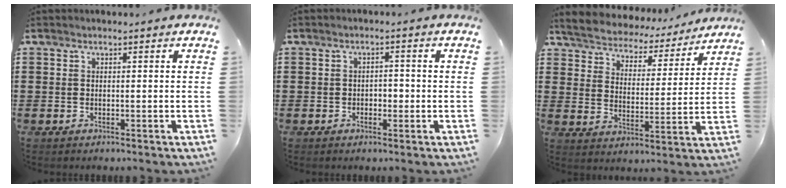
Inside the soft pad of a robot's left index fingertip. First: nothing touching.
{"total": 1.4, "force": [-0.5, 1.0, 0.9], "torque": [-0.020, 0.004, -0.014]}
{"total": 4.3, "force": [4.3, 0.6, -0.2], "torque": [-0.024, -0.033, 0.068]}